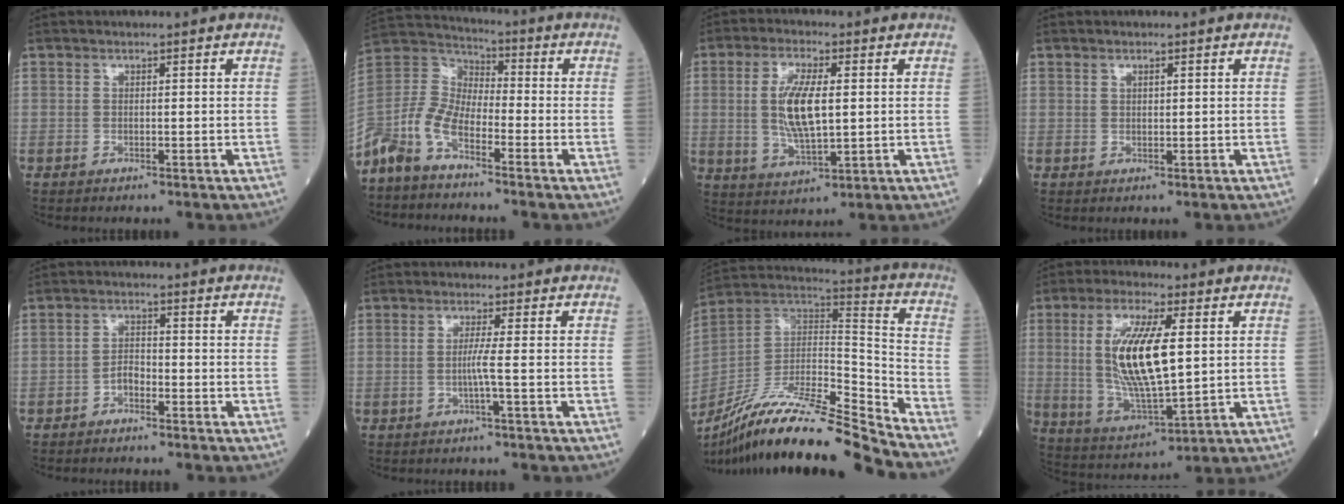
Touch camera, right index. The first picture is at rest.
{"total": 11.1, "force": [-7.9, 4.4, 6.3], "torque": [-0.152, 0.018, -0.163]}
{"total": 8.9, "force": [0.9, 2.5, 8.5], "torque": [-0.177, -0.001, 0.022]}
{"total": 0.8, "force": [0.5, 0.2, 0.5], "torque": [-0.012, 0.001, 0.011]}
{"total": 2.1, "force": [-1.5, 0.8, 1.2], "torque": [-0.019, 0.005, -0.026]}
{"total": 2.3, "force": [-0.5, -0.9, 2.0], "torque": [-0.042, -0.001, -0.011]}
{"total": 22.2, "force": [-18.4, 0.2, 12.3], "torque": [-0.231, 0.005, -0.331]}
{"total": 14.3, "force": [2.3, 3.4, 13.7], "torque": [-0.280, -0.005, 0.049]}